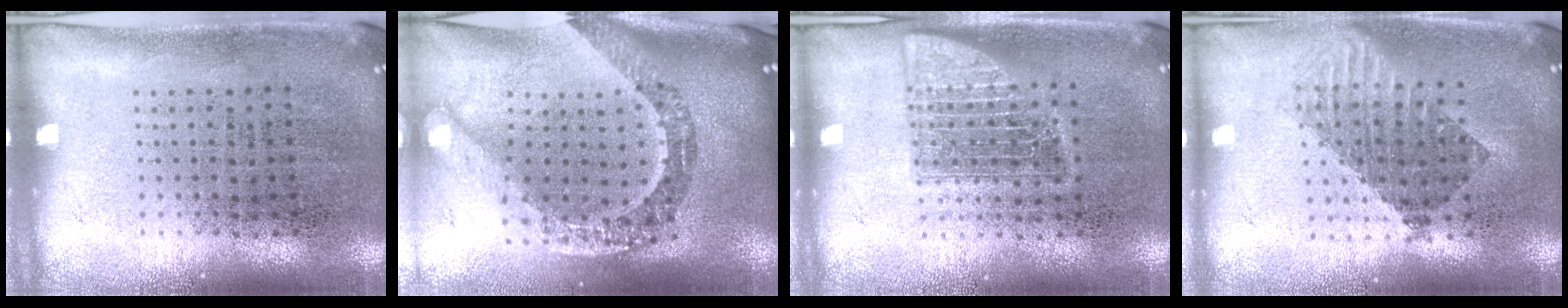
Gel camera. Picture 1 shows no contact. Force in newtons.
{"total": 3.3, "press": 2.4, "slide": 2.3}
{"total": 2.1, "press": 2.0, "slide": 0.3}
{"total": 1.6, "press": 1.4, "slide": 0.9}